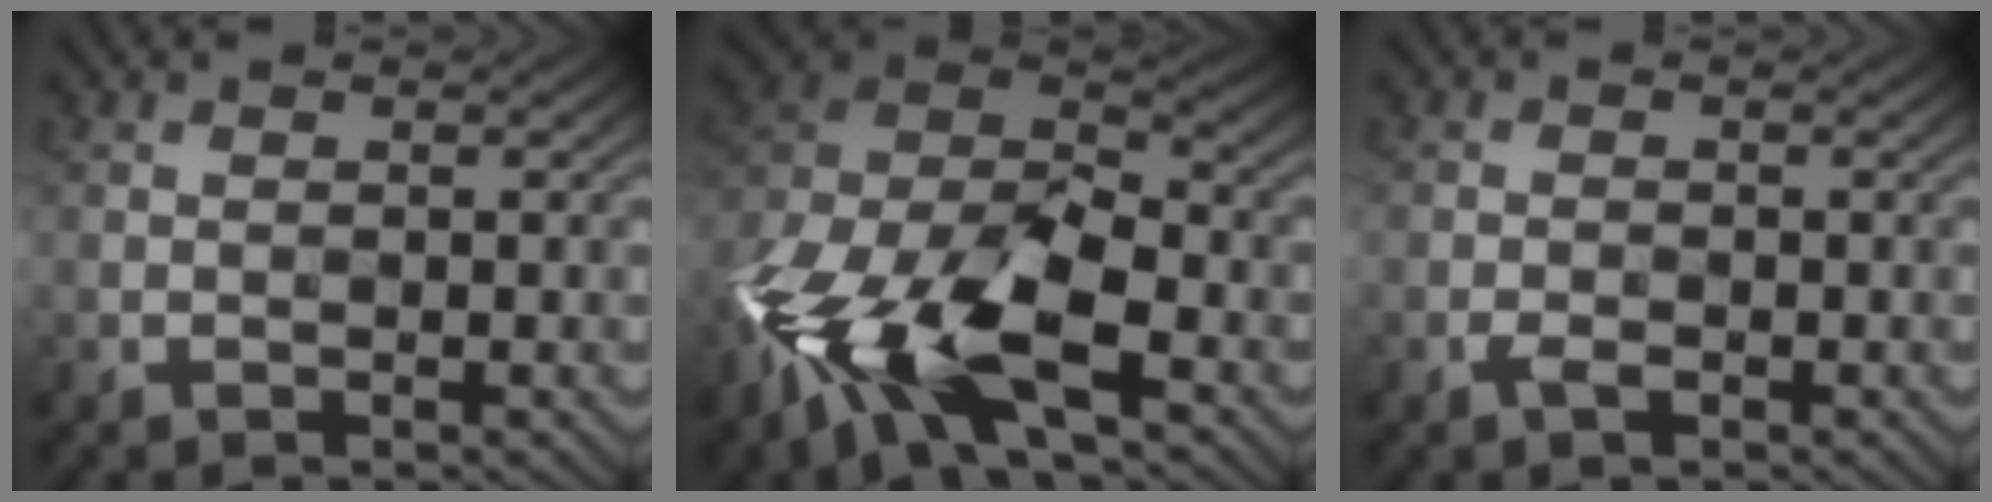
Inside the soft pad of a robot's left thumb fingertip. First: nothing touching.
{"total": 17.1, "force": [-8.7, 8.4, 12.0], "torque": [-0.274, -0.031, -0.184]}
{"total": 1.5, "force": [-0.9, 0.8, 0.9], "torque": [-0.019, -0.002, -0.020]}